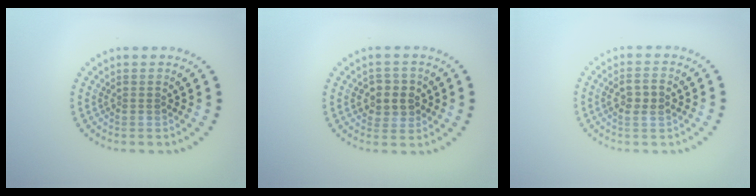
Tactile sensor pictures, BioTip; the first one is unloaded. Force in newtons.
{"total": 2.7, "press": 2.6, "slide": 0.7}
{"total": 2.1, "press": 2.1, "slide": 0.5}